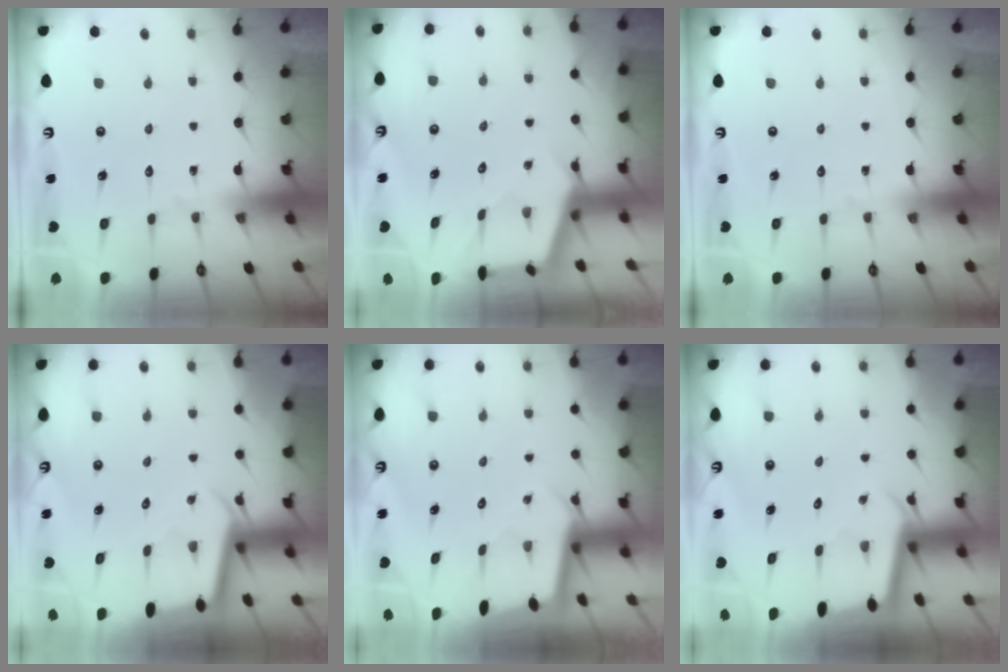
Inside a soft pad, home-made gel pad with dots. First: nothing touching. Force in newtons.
{"total": 2.6, "press": 2.6, "slide": 0.4}
{"total": 0.0}
{"total": 2.3, "press": 2.3, "slide": 0.1}
{"total": 2.4, "press": 2.4, "slide": 0.2}
{"total": 2.0, "press": 2.0, "slide": 0.1}